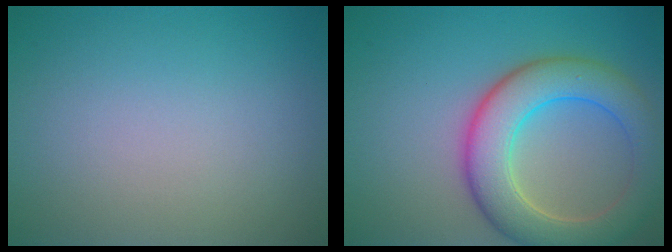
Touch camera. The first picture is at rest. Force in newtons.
{"total": 7.5, "press": 7.5, "slide": 0.4}